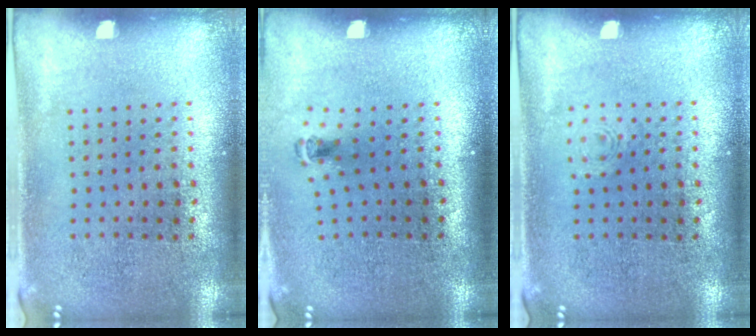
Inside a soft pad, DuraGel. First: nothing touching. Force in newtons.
{"total": 0.5, "press": 0.3, "slide": 0.4}
{"total": 0.5, "press": 0.5, "slide": 0.2}